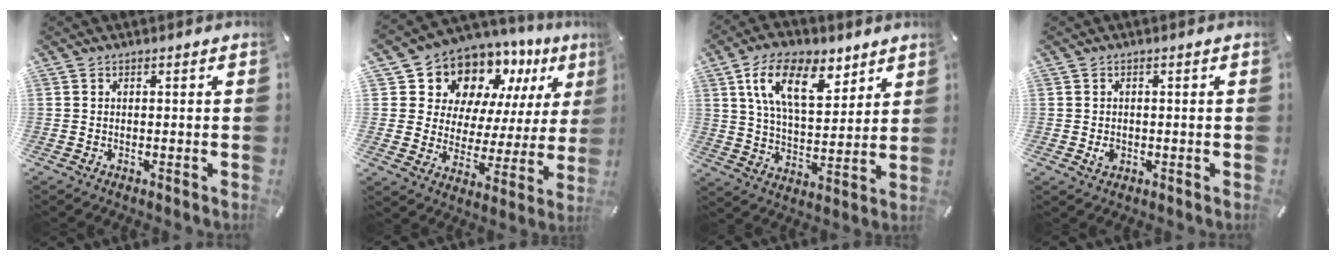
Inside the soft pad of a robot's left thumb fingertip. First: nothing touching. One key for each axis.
{"total": 12.1, "fx": 9.4, "fy": 7.3, "fz": 2.3, "tx": -0.047, "ty": -0.100, "tz": 0.167}
{"total": 15.4, "fx": 8.2, "fy": 8.3, "fz": 10.0, "tx": -0.177, "ty": -0.017, "tz": 0.149}
{"total": 1.9, "fx": -0.2, "fy": 1.6, "fz": 0.9, "tx": -0.010, "ty": 0.001, "tz": -0.005}